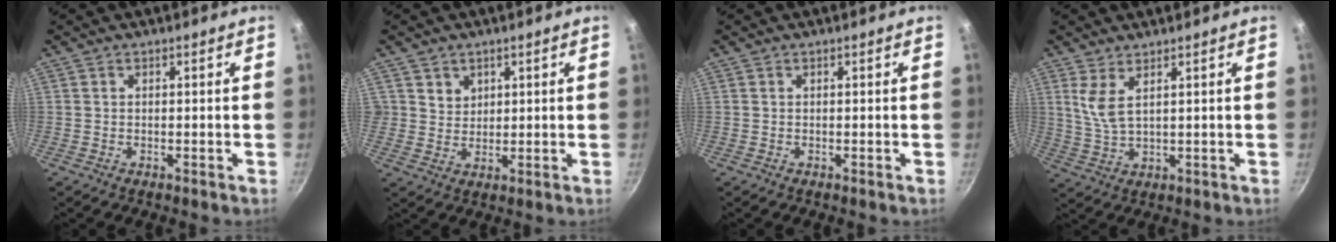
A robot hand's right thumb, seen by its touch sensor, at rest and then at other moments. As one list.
[{"total": 3.6, "force": [1.7, 3.1, 0.5], "torque": [0.014, 0.000, 0.033]}, {"total": 0.0}, {"total": 5.1, "force": [2.4, 1.9, 4.1], "torque": [-0.082, -0.027, 0.053]}]